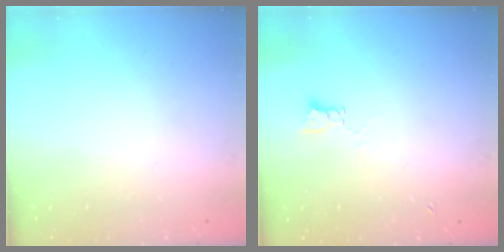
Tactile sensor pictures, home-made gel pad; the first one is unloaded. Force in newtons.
{"total": 2.0, "press": 2.0, "slide": 0.3}